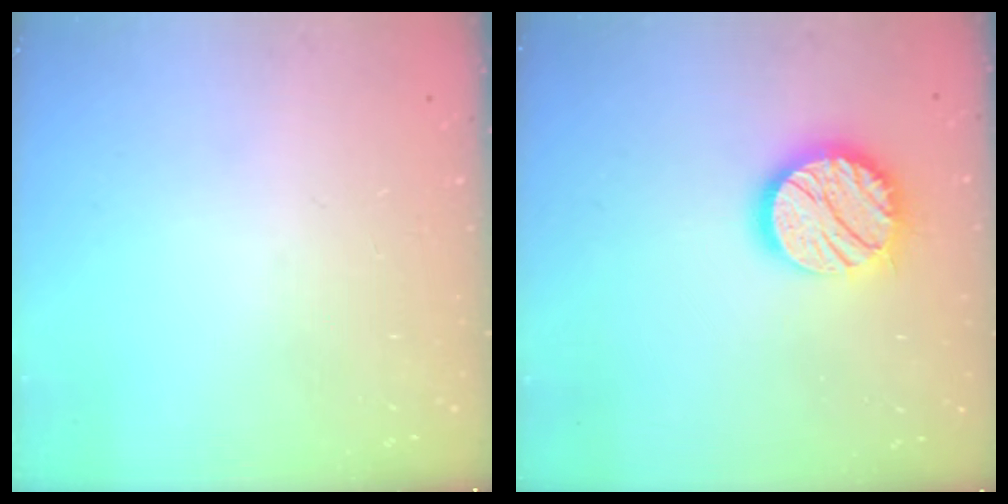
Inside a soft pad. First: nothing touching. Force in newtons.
{"total": 15.7, "press": 15.7, "slide": 1.0}